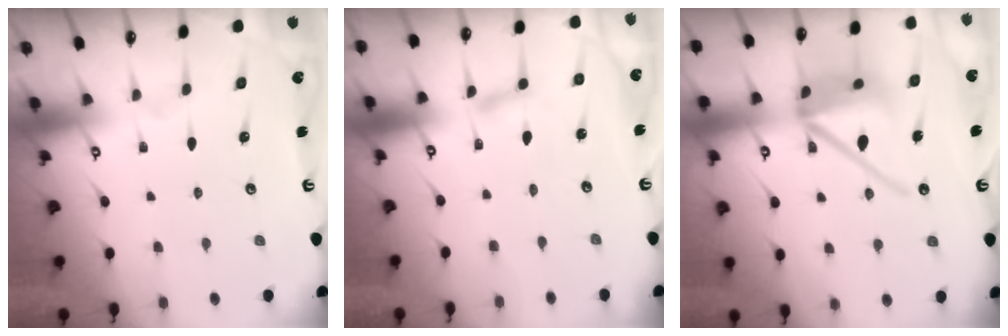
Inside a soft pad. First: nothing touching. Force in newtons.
{"total": 3.0, "press": 3.0, "slide": 0.3}
{"total": 15.5, "press": 15.4, "slide": 1.8}